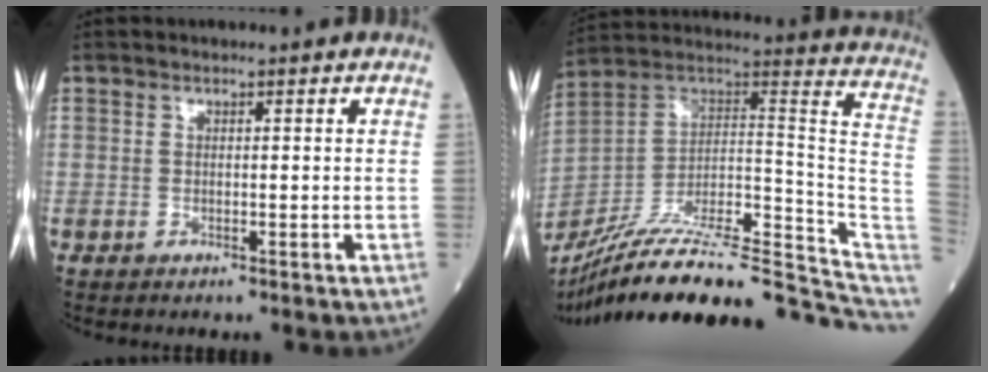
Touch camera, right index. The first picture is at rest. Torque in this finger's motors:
{"motor_torque": [-1.16, -0.98, -0.29, -0.13]}